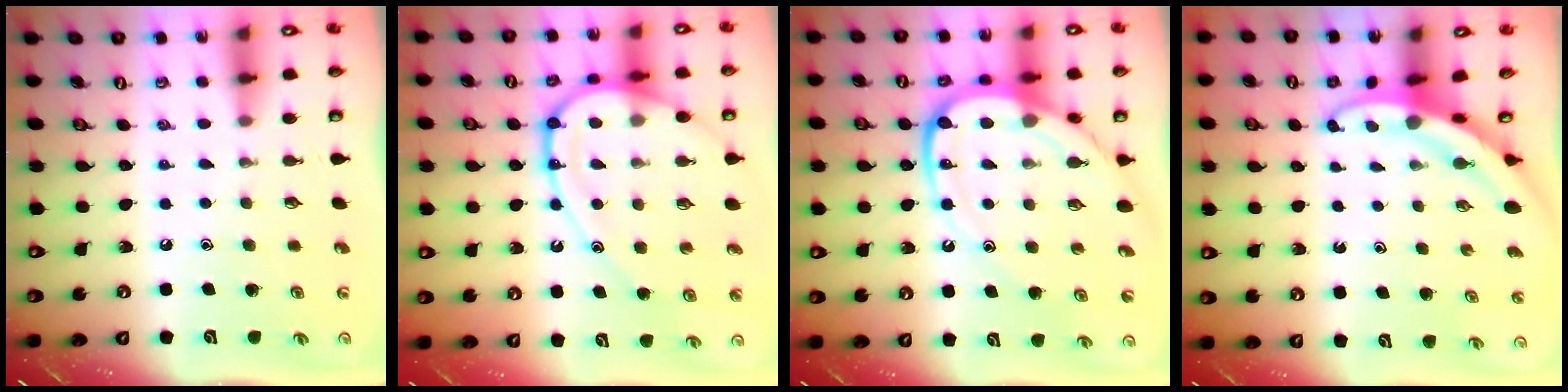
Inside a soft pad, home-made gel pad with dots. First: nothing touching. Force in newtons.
{"total": 14.7, "press": 14.7, "slide": 1.4}
{"total": 16.3, "press": 16.2, "slide": 1.8}
{"total": 3.1, "press": 3.1, "slide": 0.3}